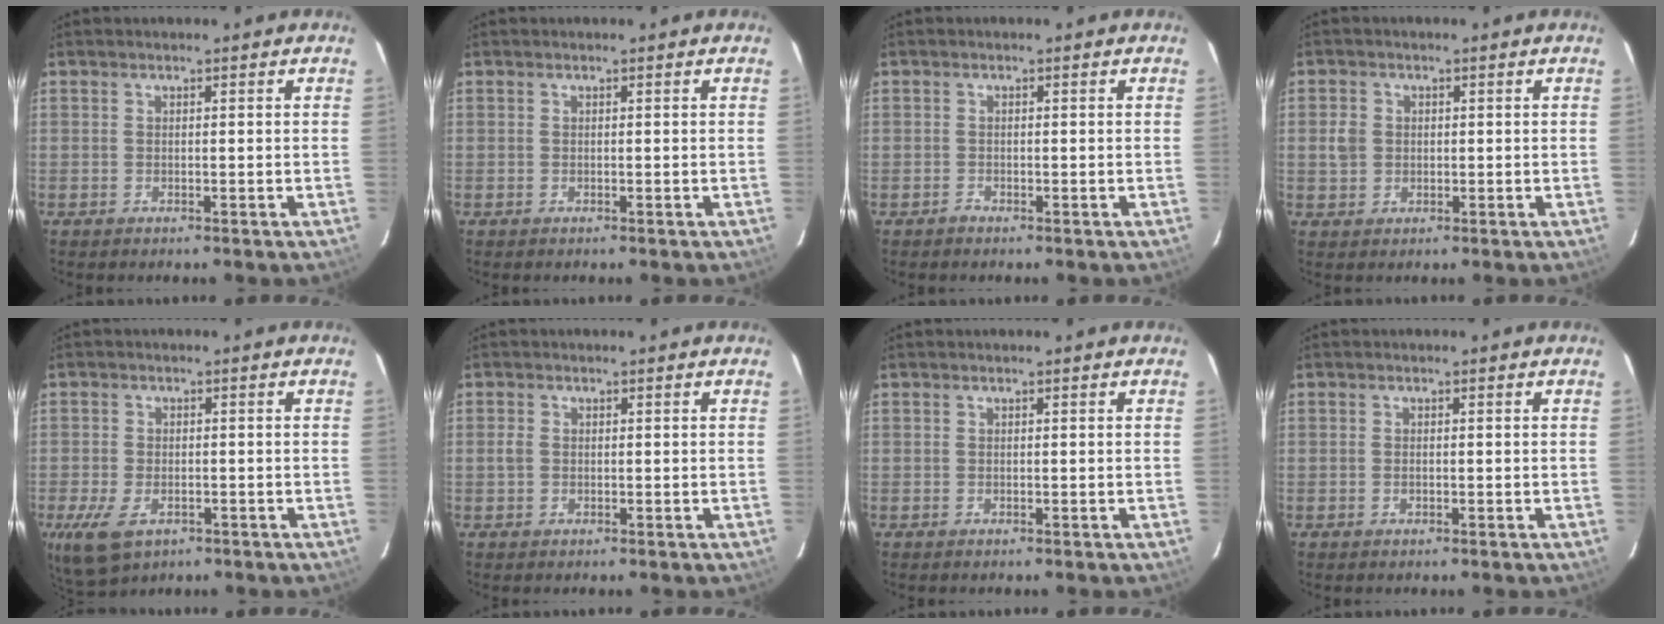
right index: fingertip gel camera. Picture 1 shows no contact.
{"total": 0.0}
{"total": 0.8, "force": [-0.6, 0.5, -0.2], "torque": [0.003, 0.004, -0.013]}
{"total": 3.2, "force": [0.1, 2.9, 1.2], "torque": [-0.024, 0.008, 0.001]}
{"total": 8.1, "force": [-3.9, 4.7, 5.3], "torque": [-0.124, -0.025, -0.066]}
{"total": 1.3, "force": [-0.2, 1.1, 0.6], "torque": [-0.014, 0.003, -0.006]}
{"total": 0.0}
{"total": 0.8, "force": [-0.2, 0.5, 0.6], "torque": [-0.012, 0.002, -0.004]}